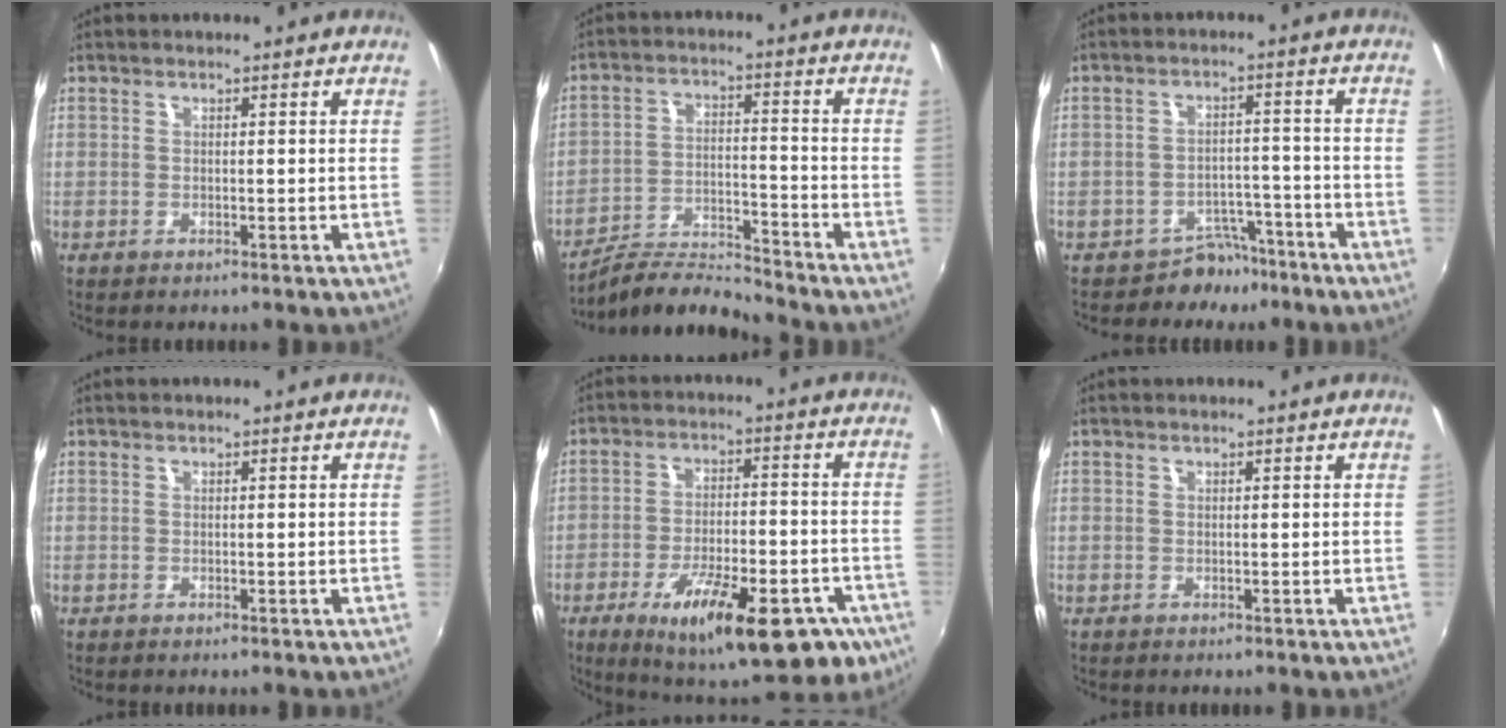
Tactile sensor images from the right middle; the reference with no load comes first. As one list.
[{"total": 8.4, "force": [-8.4, -0.3, 1.0], "torque": [-0.031, 0.008, -0.158]}, {"total": 5.7, "force": [-4.5, 3.4, 0.2], "torque": [-0.002, 0.026, -0.066]}, {"total": 0.0}, {"total": 23.9, "force": [-12.9, 8.5, 18.2], "torque": [-0.286, -0.035, -0.172]}, {"total": 0.0}]